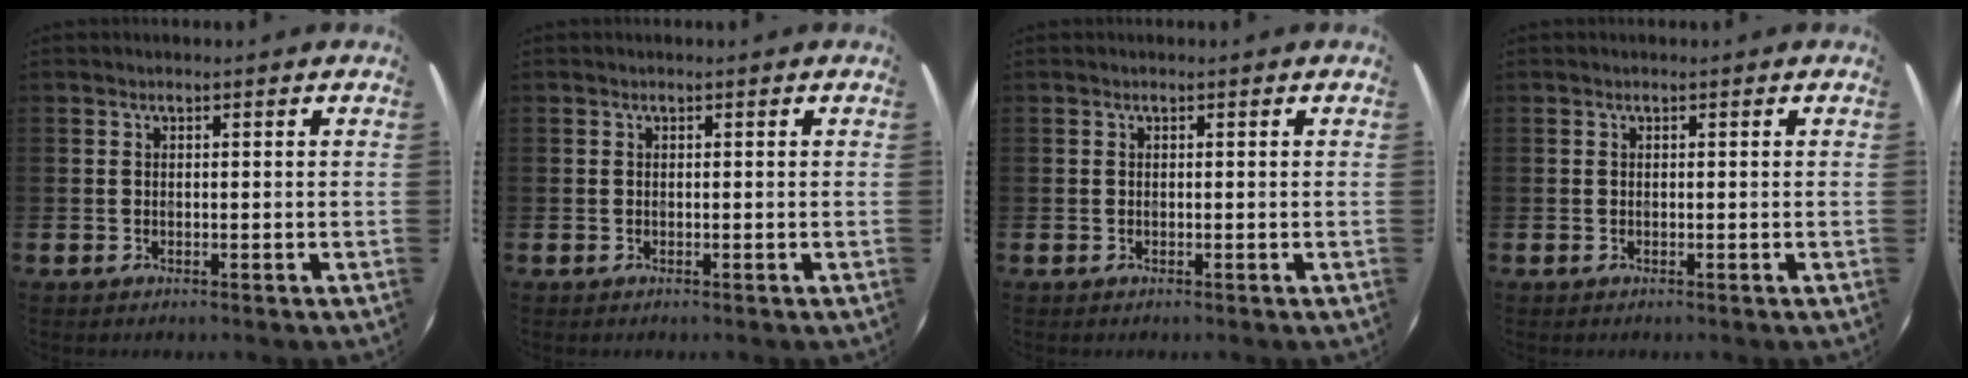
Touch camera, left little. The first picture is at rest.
{"total": 0.0}
{"total": 0.0}
{"total": 0.0}